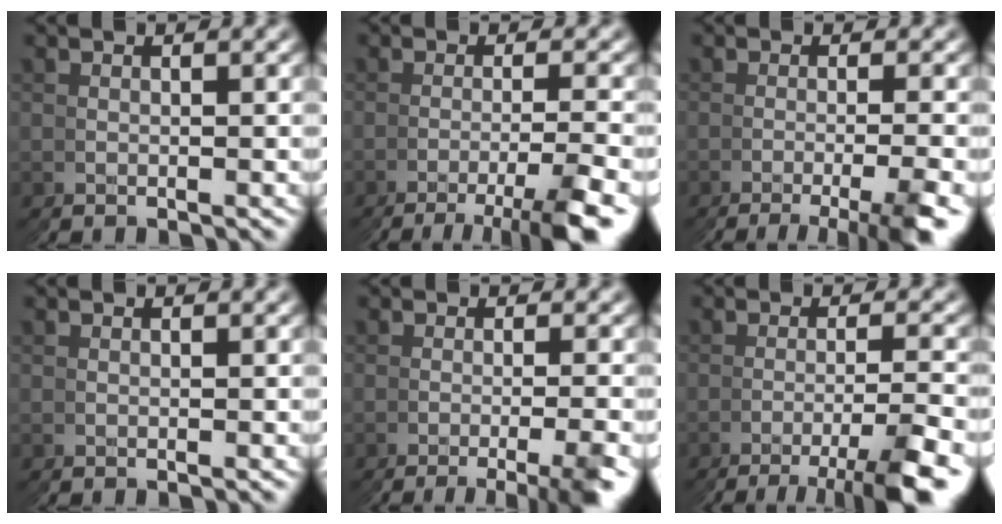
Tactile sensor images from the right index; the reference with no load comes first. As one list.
[{"total": 5.6, "force": [-3.7, -1.9, 3.8], "torque": [-0.045, 0.013, -0.067]}, {"total": 4.9, "force": [-3.1, -1.4, 3.6], "torque": [-0.042, 0.011, -0.054]}, {"total": 0.0}, {"total": 3.8, "force": [-2.1, -1.4, 2.8], "torque": [-0.033, 0.012, -0.040]}, {"total": 6.1, "force": [-4.2, -1.8, 4.1], "torque": [-0.051, 0.012, -0.074]}]